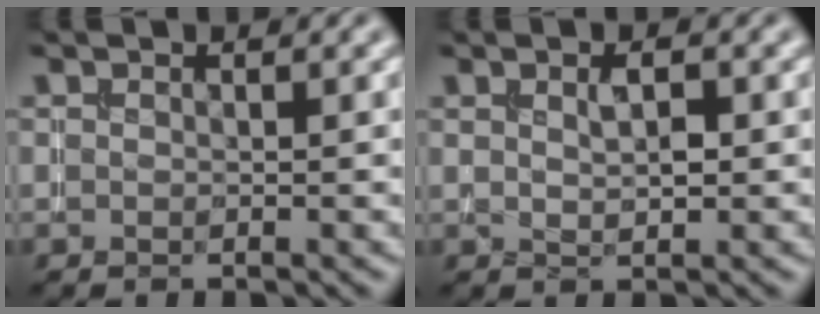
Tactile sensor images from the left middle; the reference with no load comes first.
{"total": 1.5, "force": [0.6, 0.5, 1.3], "torque": [-0.024, 0.004, 0.012]}